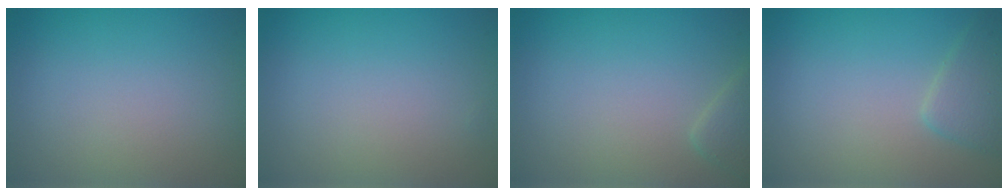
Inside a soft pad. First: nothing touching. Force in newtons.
{"total": 0.0}
{"total": 0.9, "press": 0.9, "slide": 0.1}
{"total": 2.4, "press": 2.4, "slide": 0.1}